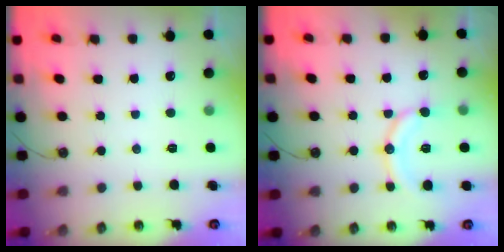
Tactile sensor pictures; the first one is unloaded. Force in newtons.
{"total": 12.1, "press": 12.0, "slide": 1.6}